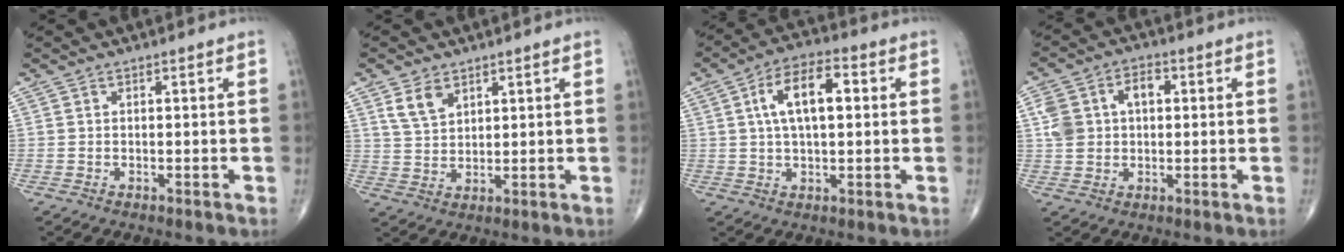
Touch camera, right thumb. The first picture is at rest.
{"total": 5.1, "force": [2.9, 3.0, 2.8], "torque": [-0.043, -0.014, 0.063]}
{"total": 10.9, "force": [2.3, 5.2, 9.4], "torque": [-0.158, 0.018, 0.034]}
{"total": 9.1, "force": [1.7, 6.4, 6.2], "torque": [-0.102, 0.019, 0.032]}